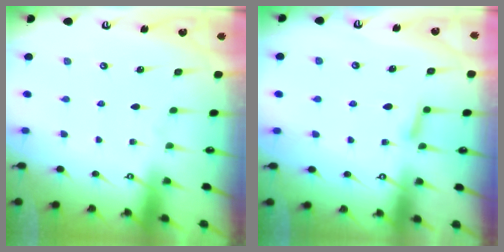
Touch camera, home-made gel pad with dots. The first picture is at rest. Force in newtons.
{"total": 5.9, "press": 5.9, "slide": 0.7}